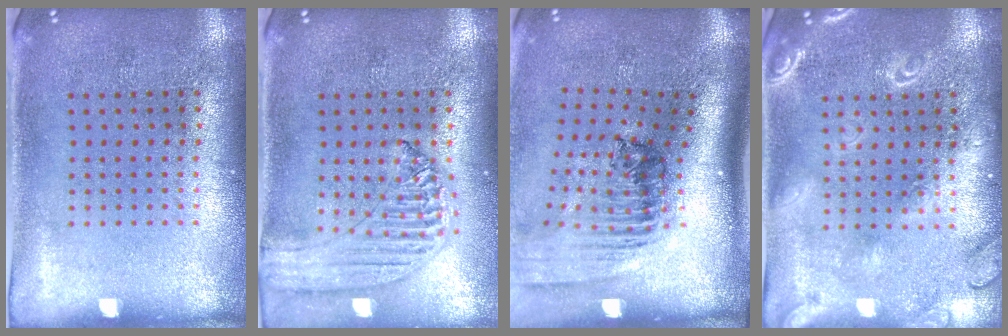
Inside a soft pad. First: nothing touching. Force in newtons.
{"total": 1.3, "press": 1.3, "slide": 0.1}
{"total": 2.4, "press": 1.7, "slide": 1.7}
{"total": 1.9, "press": 1.9, "slide": 0.2}